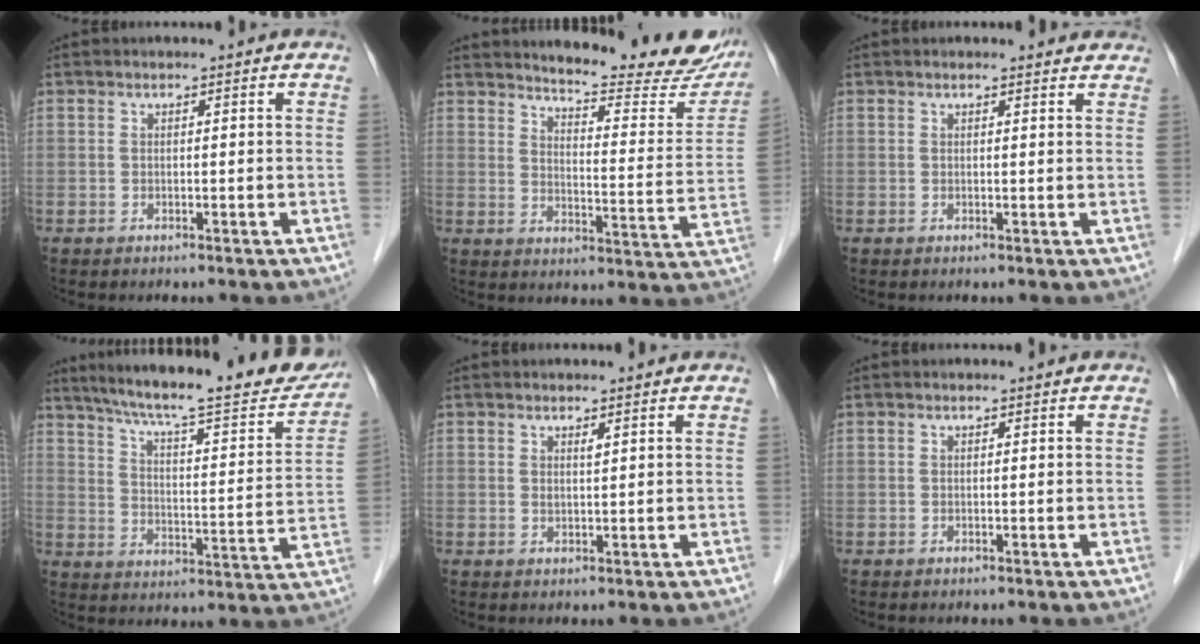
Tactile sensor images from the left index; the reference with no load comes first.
{"total": 18.7, "force": [17.3, 2.5, 6.6], "torque": [-0.080, -0.075, 0.204]}
{"total": 3.1, "force": [3.0, 0.8, 0.3], "torque": [-0.005, 0.000, 0.020]}
{"total": 24.1, "force": [20.9, 2.8, 11.6], "torque": [-0.185, -0.027, 0.283]}
{"total": 0.9, "force": [0.6, 0.2, 0.7], "torque": [-0.015, -0.005, 0.011]}
{"total": 0.0}